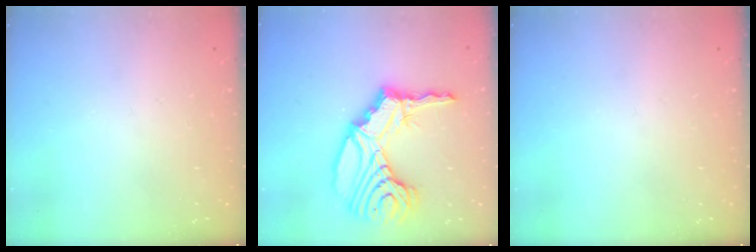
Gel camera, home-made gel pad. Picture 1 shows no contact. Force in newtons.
{"total": 22.9, "press": 22.6, "slide": 3.7}
{"total": 0.0}